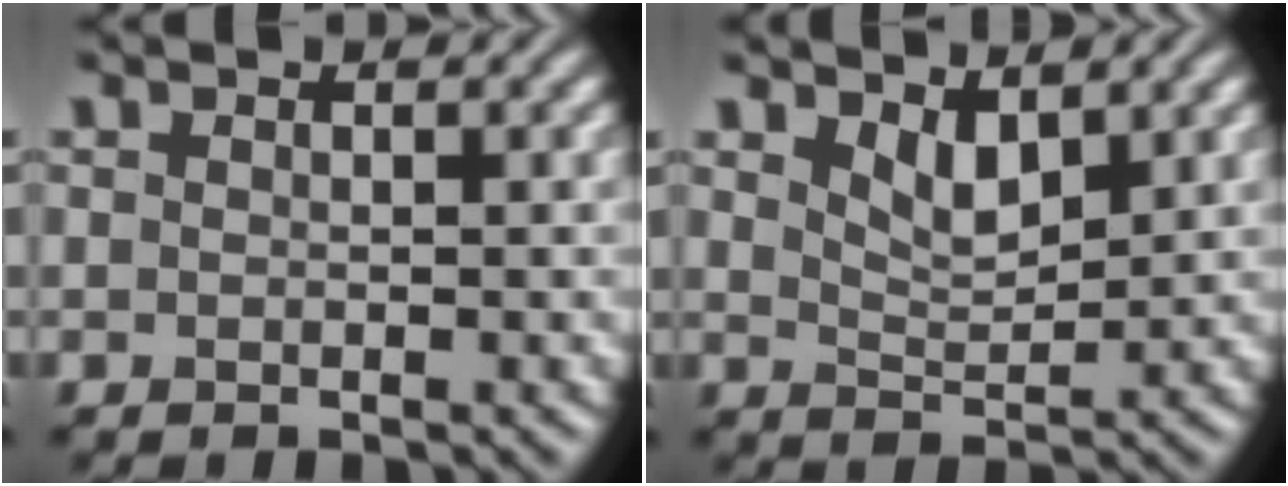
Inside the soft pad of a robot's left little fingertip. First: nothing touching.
{"total": 2.5, "force": [1.6, 0.9, 1.6], "torque": [-0.033, -0.010, 0.033]}